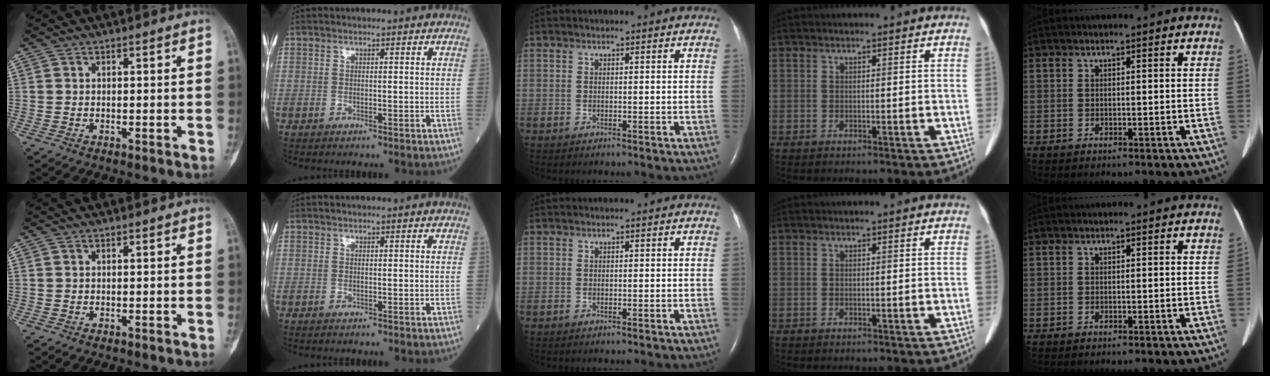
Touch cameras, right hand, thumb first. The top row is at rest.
{}